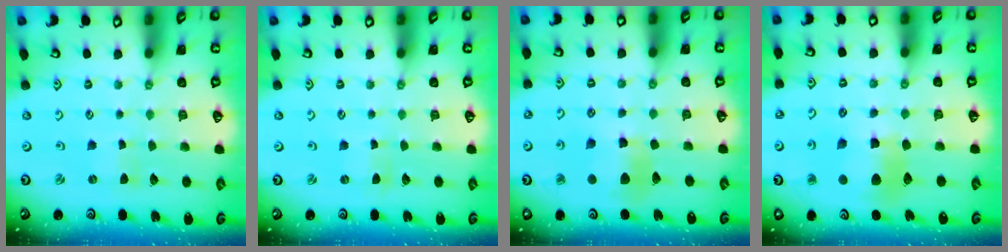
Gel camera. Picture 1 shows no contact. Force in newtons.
{"total": 0.0}
{"total": 9.9, "press": 9.8, "slide": 1.3}
{"total": 11.3, "press": 11.2, "slide": 1.5}